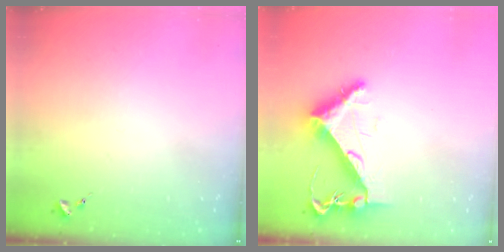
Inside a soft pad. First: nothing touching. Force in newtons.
{"total": 8.3, "press": 8.2, "slide": 1.0}